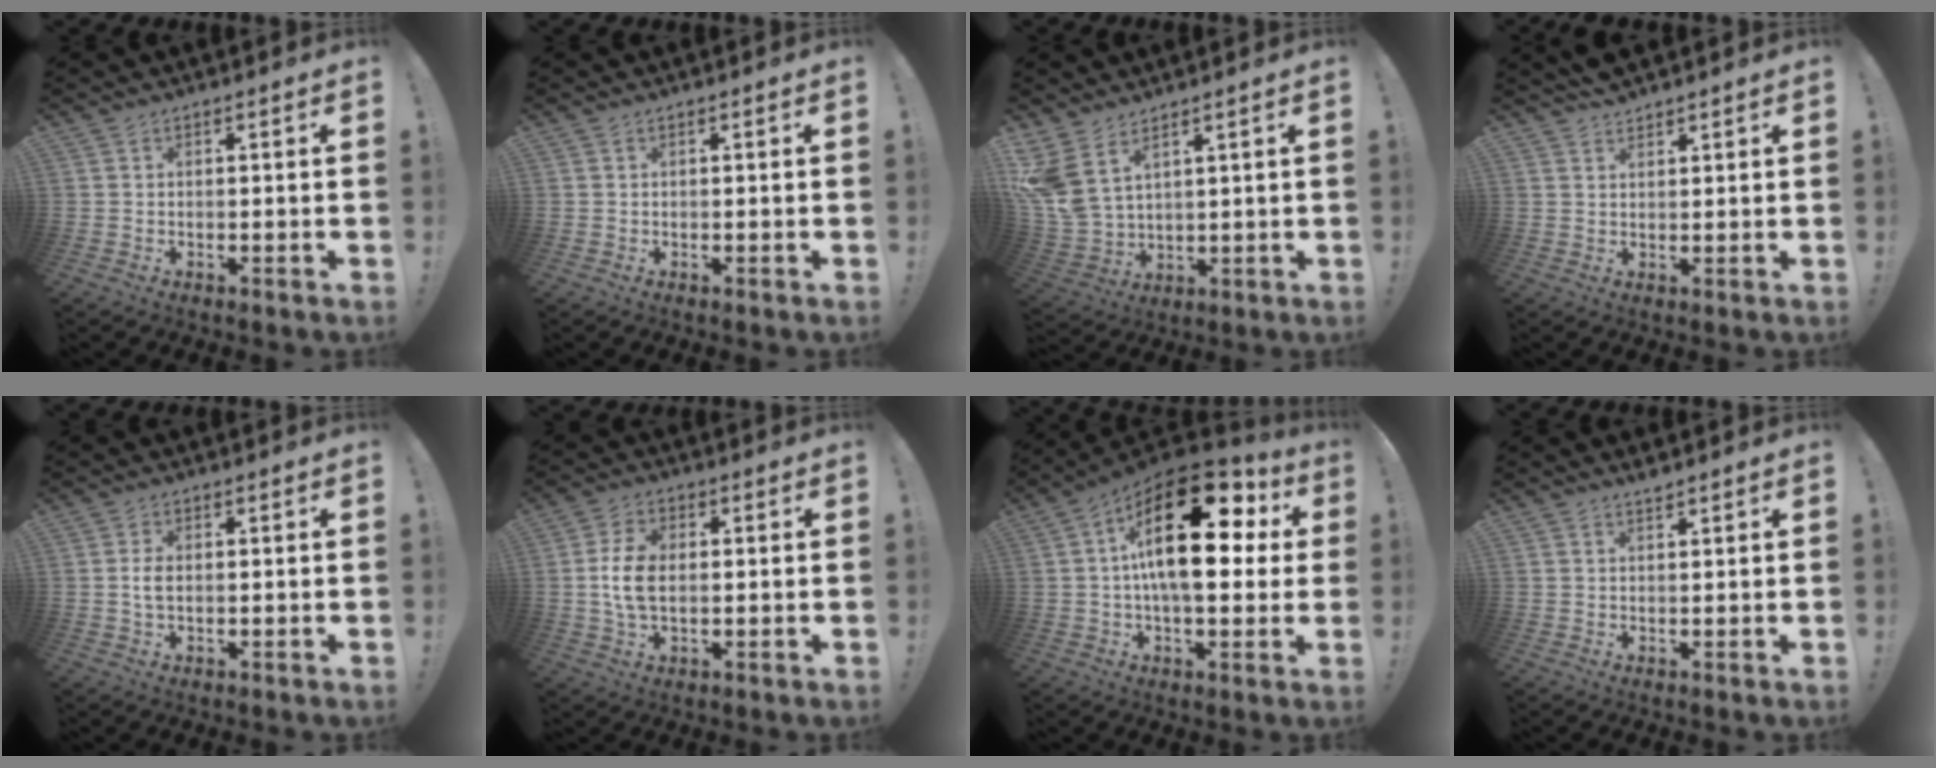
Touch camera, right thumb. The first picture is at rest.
{"total": 0.0}
{"total": 9.4, "force": [5.8, 4.9, 5.6], "torque": [-0.135, -0.036, 0.116]}
{"total": 2.8, "force": [2.6, 0.7, 0.6], "torque": [-0.008, -0.017, 0.050]}
{"total": 3.0, "force": [-0.2, 1.7, 2.4], "torque": [-0.051, 0.002, -0.004]}
{"total": 9.2, "force": [-0.2, 5.8, 7.1], "torque": [-0.141, 0.005, -0.001]}
{"total": 26.2, "force": [5.5, 12.7, 22.3], "torque": [-0.364, -0.019, 0.093]}
{"total": 1.5, "force": [1.4, 0.0, 0.6], "torque": [-0.005, -0.007, 0.024]}